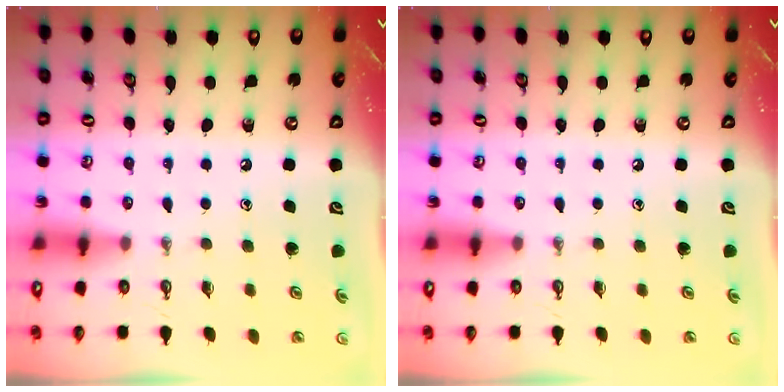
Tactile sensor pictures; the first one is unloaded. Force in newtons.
{"total": 0.0}